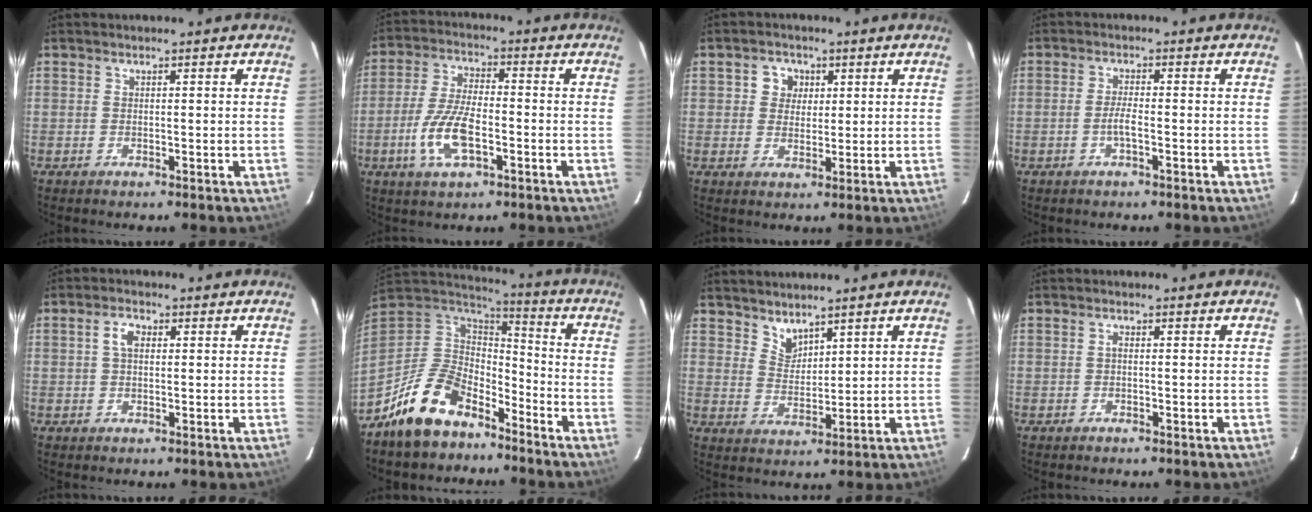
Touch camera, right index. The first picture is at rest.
{"total": 10.2, "force": [-3.6, 3.9, 8.7], "torque": [-0.184, 0.000, -0.068]}
{"total": 4.2, "force": [1.2, 3.9, 1.0], "torque": [-0.008, 0.013, 0.020]}
{"total": 2.2, "force": [-1.0, 0.2, 2.0], "torque": [-0.040, 0.002, -0.020]}
{"total": 2.9, "force": [0.6, 1.8, 2.2], "torque": [-0.043, 0.010, 0.012]}
{"total": 16.8, "force": [-11.3, 9.1, 8.6], "torque": [-0.198, 0.011, -0.193]}
{"total": 4.2, "force": [3.7, 1.8, 0.9], "torque": [-0.011, -0.002, 0.071]}
{"total": 0.6, "force": [-0.1, 0.3, 0.5], "torque": [-0.008, 0.004, -0.004]}